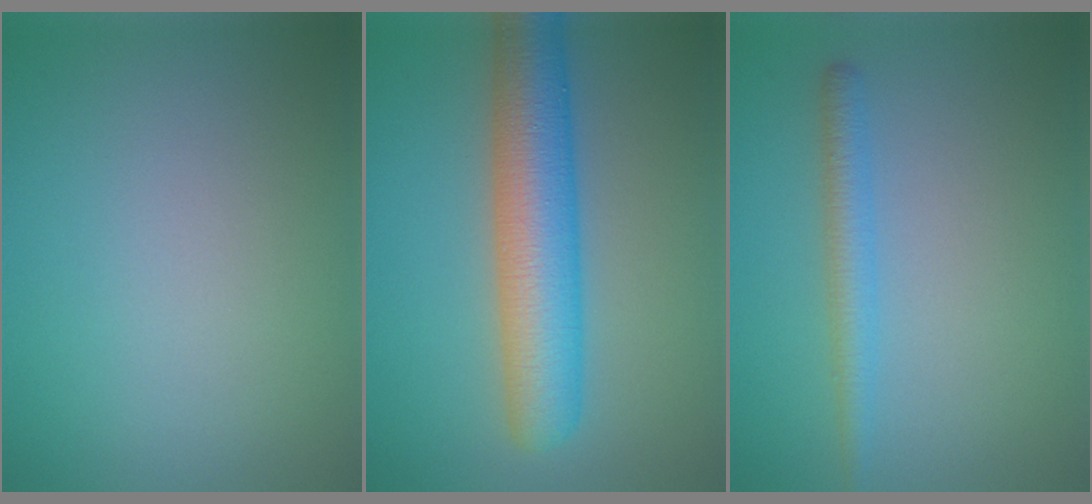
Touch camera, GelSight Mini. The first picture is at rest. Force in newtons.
{"total": 8.1, "press": 8.1, "slide": 0.3}
{"total": 2.3, "press": 2.3, "slide": 0.1}